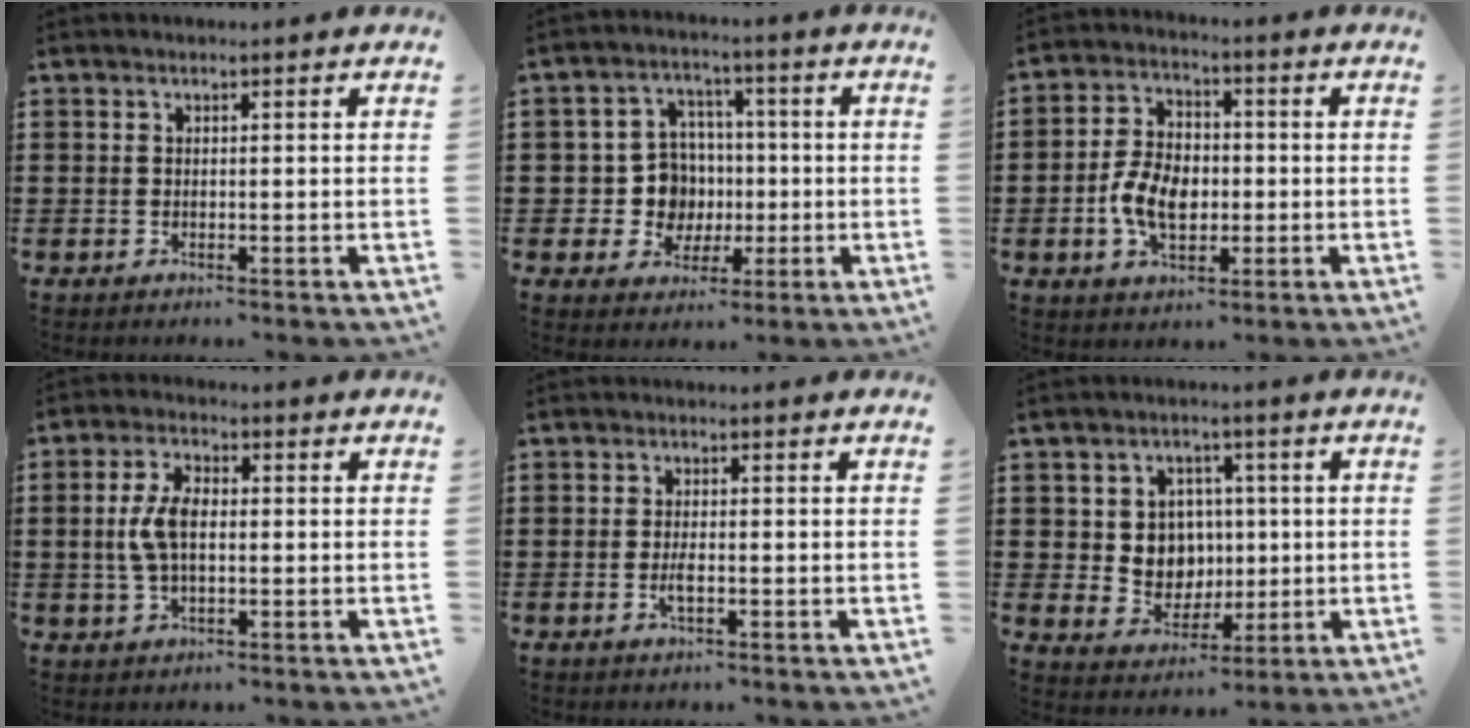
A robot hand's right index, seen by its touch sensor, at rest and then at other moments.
{"total": 8.1, "force": [-0.6, 7.3, 3.3], "torque": [-0.084, 0.015, -0.006]}
{"total": 7.6, "force": [-1.6, 5.0, 5.6], "torque": [-0.129, 0.006, -0.034]}
{"total": 6.2, "force": [0.1, 3.1, 5.4], "torque": [-0.125, 0.003, -0.005]}
{"total": 2.1, "force": [-0.6, 0.3, 2.0], "torque": [-0.044, -0.006, -0.012]}
{"total": 6.6, "force": [0.9, 6.0, 2.6], "torque": [-0.060, 0.010, 0.015]}